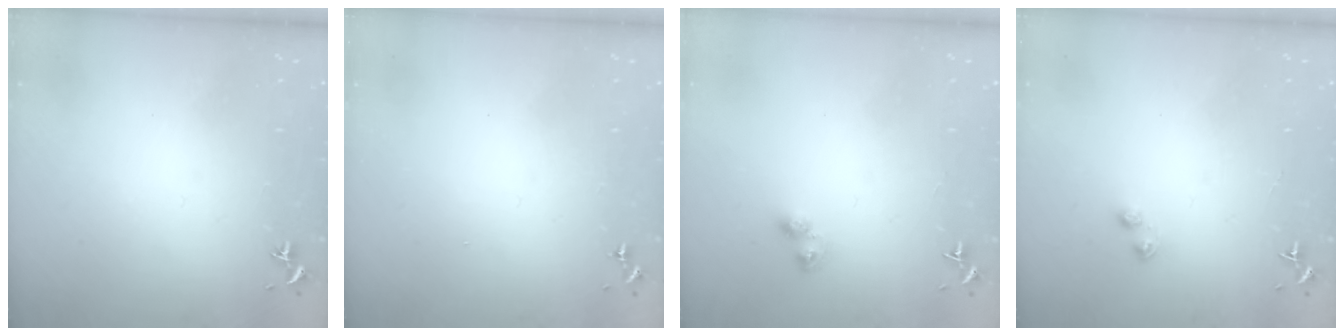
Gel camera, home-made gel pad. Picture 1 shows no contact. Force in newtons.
{"total": 0.0}
{"total": 4.2, "press": 4.2, "slide": 0.4}
{"total": 2.8, "press": 2.7, "slide": 0.4}